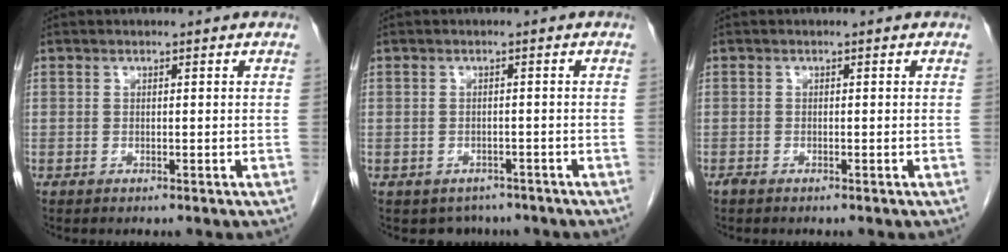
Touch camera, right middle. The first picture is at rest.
{"total": 3.6, "force": [-2.8, 2.2, 0.3], "torque": [0.000, 0.006, -0.036]}
{"total": 0.6, "force": [-0.5, 0.2, 0.3], "torque": [-0.011, -0.002, -0.010]}